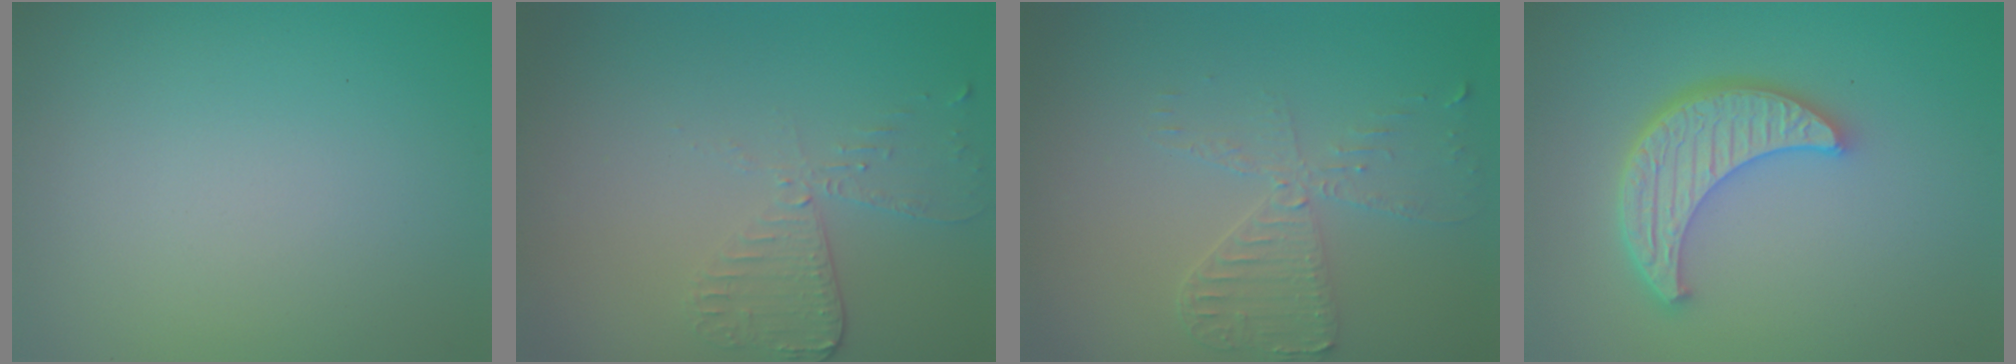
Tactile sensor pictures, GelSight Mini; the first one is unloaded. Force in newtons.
{"total": 2.6, "press": 2.3, "slide": 1.2}
{"total": 3.3, "press": 2.8, "slide": 1.7}
{"total": 5.5, "press": 4.2, "slide": 3.6}